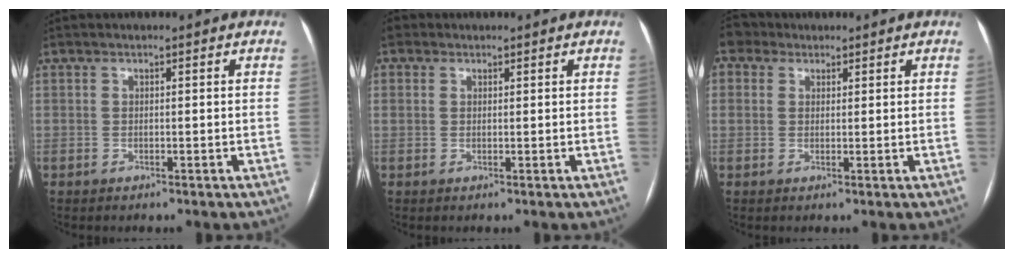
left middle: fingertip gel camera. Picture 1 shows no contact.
{"total": 2.0, "force": [-1.1, -1.3, -1.0], "torque": [0.039, -0.012, -0.024]}
{"total": 0.9, "force": [0.6, 0.3, -0.6], "torque": [0.025, 0.008, 0.011]}